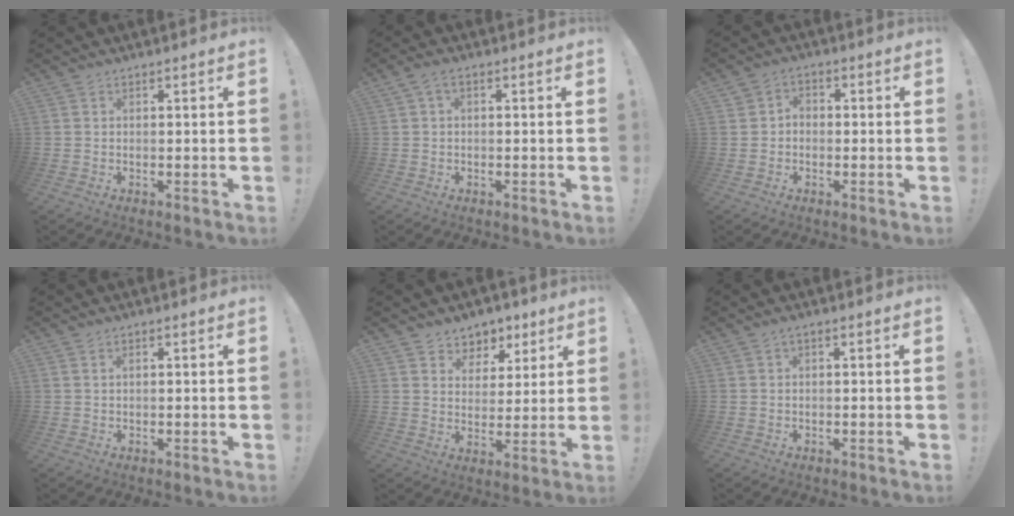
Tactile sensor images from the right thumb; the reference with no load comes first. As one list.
[{"total": 2.2, "force": [0.5, 1.2, 1.8], "torque": [-0.038, 0.004, 0.011]}, {"total": 3.3, "force": [-1.5, 2.7, 1.3], "torque": [-0.027, 0.016, -0.027]}, {"total": 0.5, "force": [0.1, 0.0, 0.5], "torque": [-0.019, 0.004, 0.002]}, {"total": 6.9, "force": [4.1, 5.5, 0.6], "torque": [-0.002, -0.032, 0.084]}, {"total": 0.8, "force": [0.1, 0.0, 0.8], "torque": [-0.018, 0.001, 0.002]}]